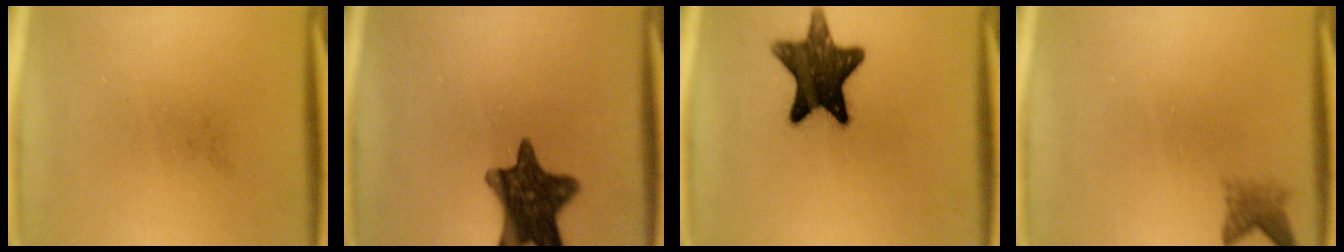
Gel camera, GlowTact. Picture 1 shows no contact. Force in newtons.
{"total": 12.8}
{"total": 13.3}
{"total": 2.2}